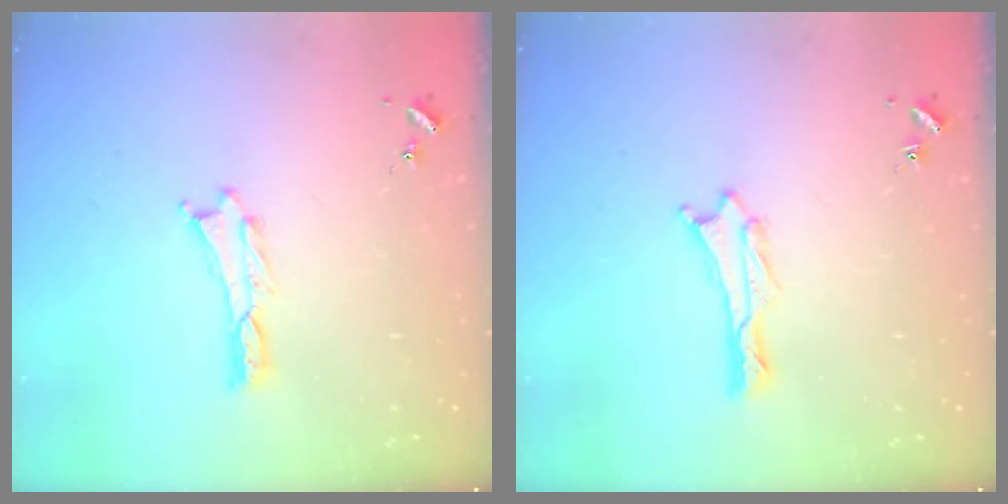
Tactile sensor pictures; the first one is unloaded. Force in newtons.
{"total": 0.8, "press": 0.7, "slide": 0.1}